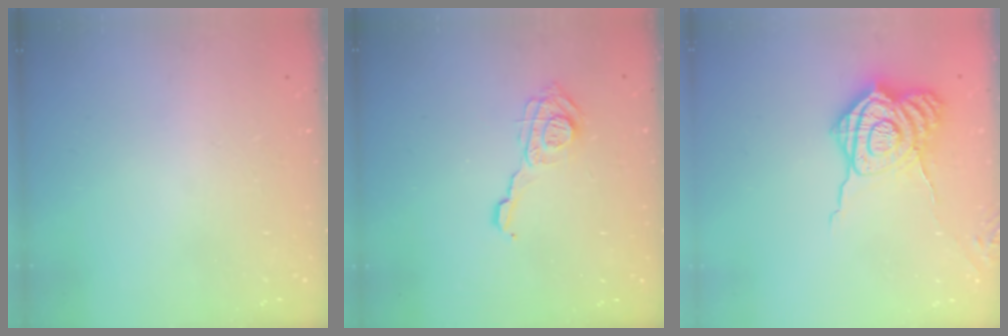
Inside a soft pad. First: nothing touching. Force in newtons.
{"total": 10.4, "press": 10.4, "slide": 0.4}
{"total": 14.3, "press": 14.3, "slide": 1.1}